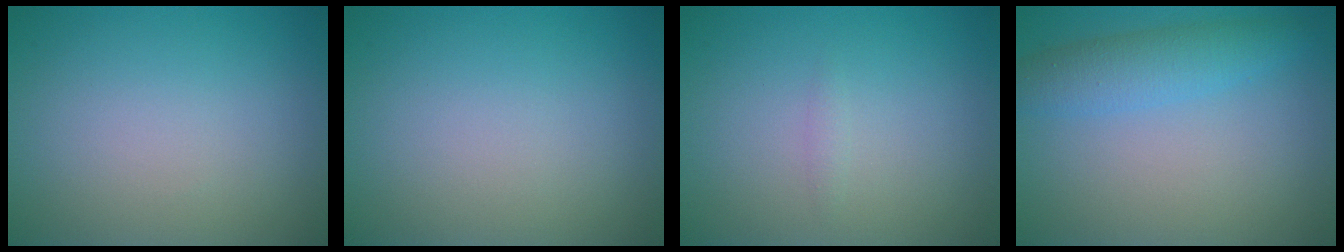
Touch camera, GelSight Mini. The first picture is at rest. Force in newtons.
{"total": 0.0}
{"total": 0.6, "press": 0.6, "slide": 0.0}
{"total": 3.3, "press": 3.3, "slide": 0.1}